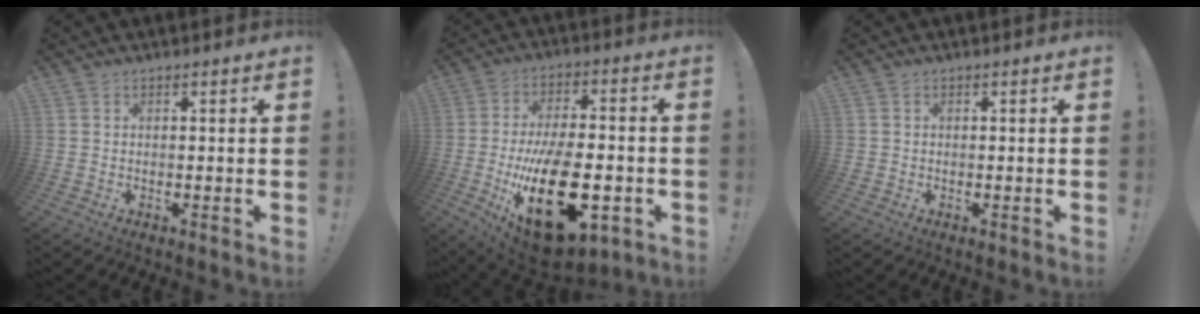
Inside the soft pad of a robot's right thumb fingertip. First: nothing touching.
{"total": 26.6, "force": [-7.3, 13.5, 21.7], "torque": [-0.360, 0.026, -0.102]}
{"total": 0.6, "force": [-0.2, 0.6, 0.1], "torque": [-0.006, 0.004, -0.002]}